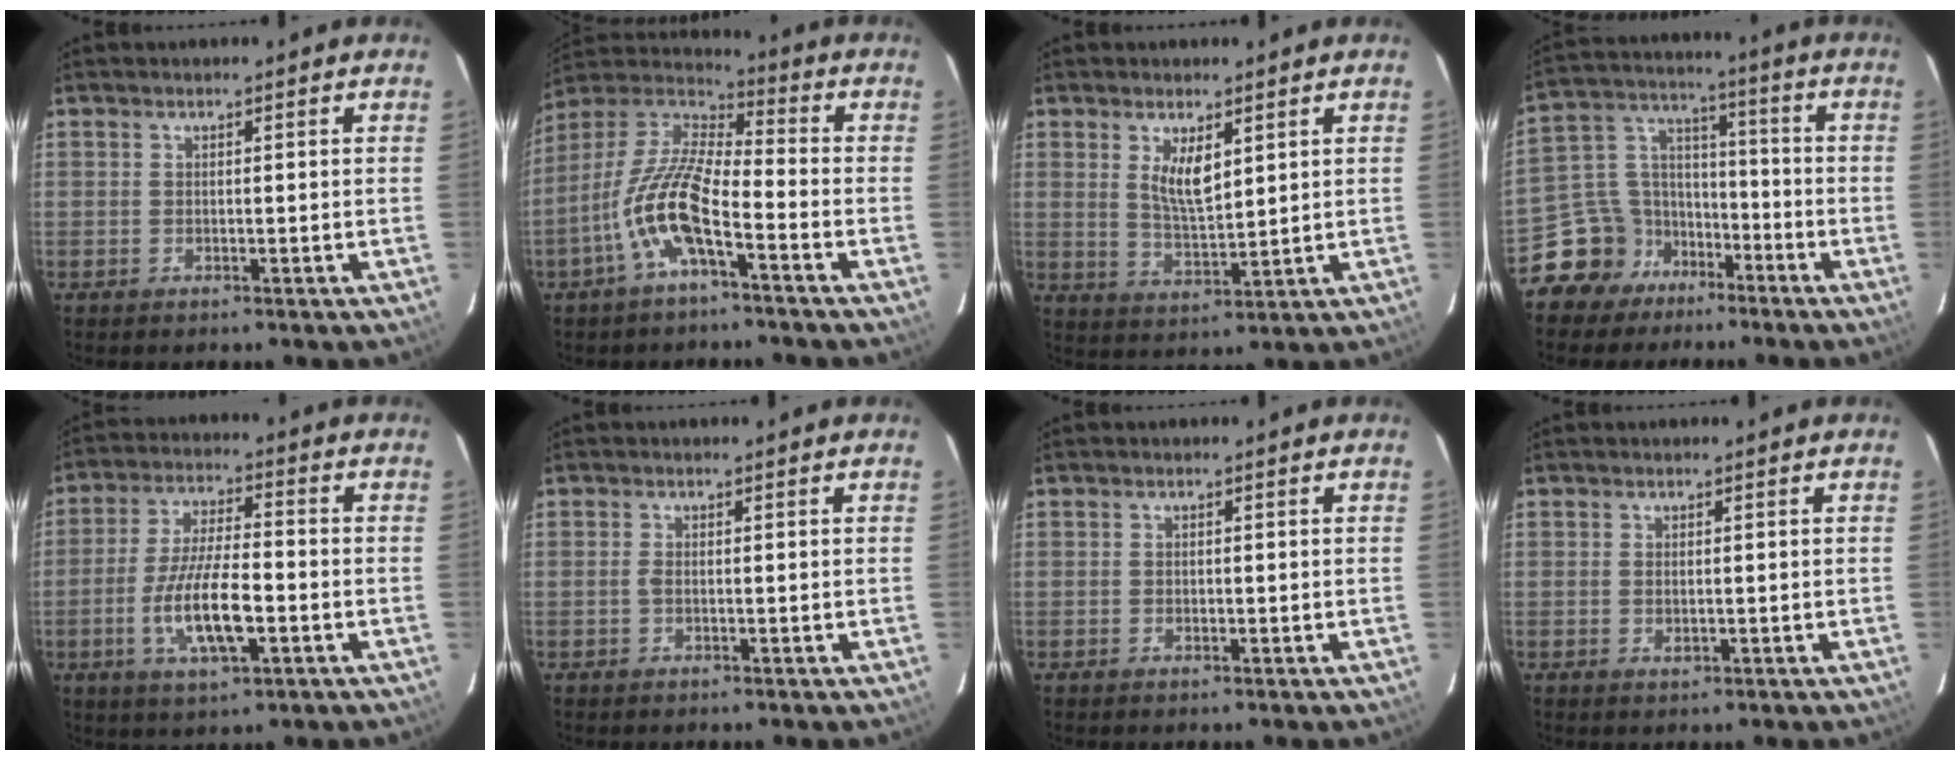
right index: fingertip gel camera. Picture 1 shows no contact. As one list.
[{"total": 13.2, "force": [-5.9, 3.7, 11.2], "torque": [-0.232, 0.000, -0.120]}, {"total": 6.2, "force": [2.5, 2.4, 5.1], "torque": [-0.089, -0.008, 0.052]}, {"total": 11.6, "force": [-8.0, 8.1, 1.9], "torque": [-0.060, 0.060, -0.139]}, {"total": 11.4, "force": [-3.6, 3.3, 10.3], "torque": [-0.205, -0.009, -0.062]}, {"total": 0.8, "force": [-0.2, 0.4, 0.7], "torque": [-0.015, 0.001, -0.006]}, {"total": 0.6, "force": [-0.3, 0.5, 0.1], "torque": [0.000, -0.001, -0.003]}, {"total": 1.1, "force": [-0.2, 0.7, 0.9], "torque": [-0.016, -0.001, -0.002]}]